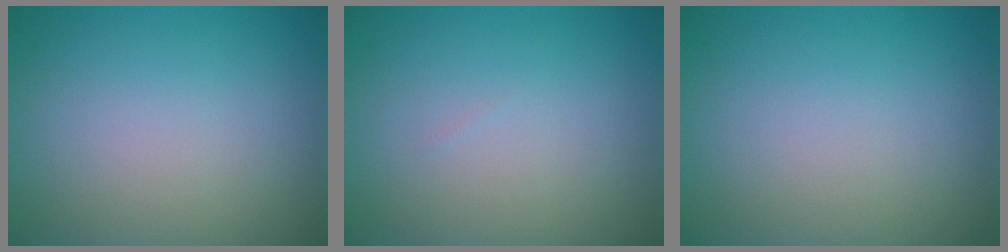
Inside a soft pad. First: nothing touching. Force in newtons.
{"total": 0.0}
{"total": 0.0}